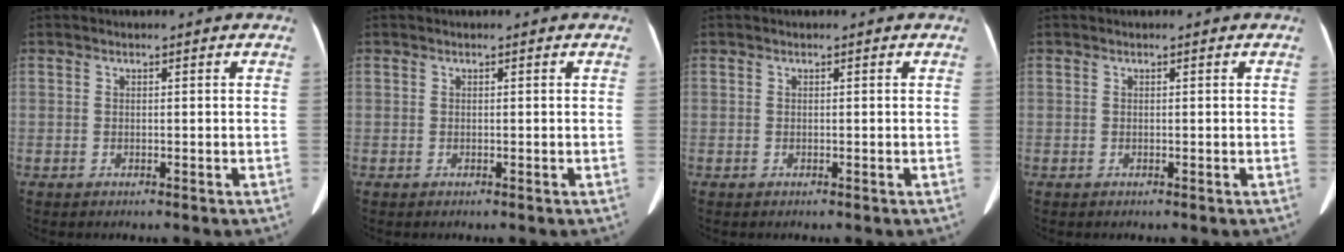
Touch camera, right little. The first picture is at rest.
{"total": 0.0}
{"total": 0.0}
{"total": 0.0}